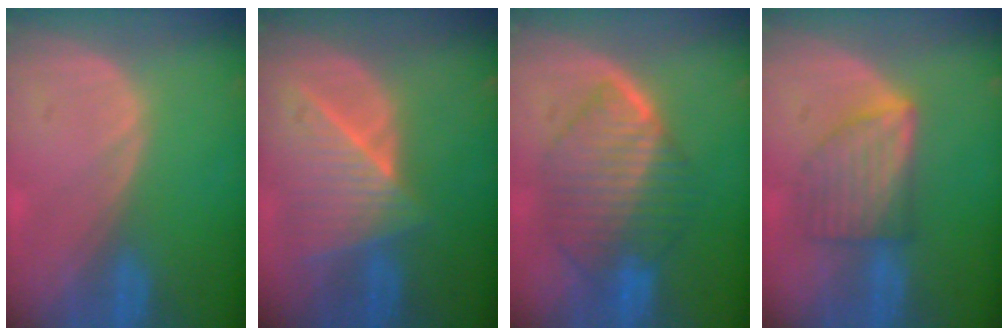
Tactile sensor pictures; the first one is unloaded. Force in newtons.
{"total": 8.0, "press": 7.3, "slide": 3.2}
{"total": 9.3, "press": 9.3, "slide": 0.6}
{"total": 6.4, "press": 6.4, "slide": 0.1}